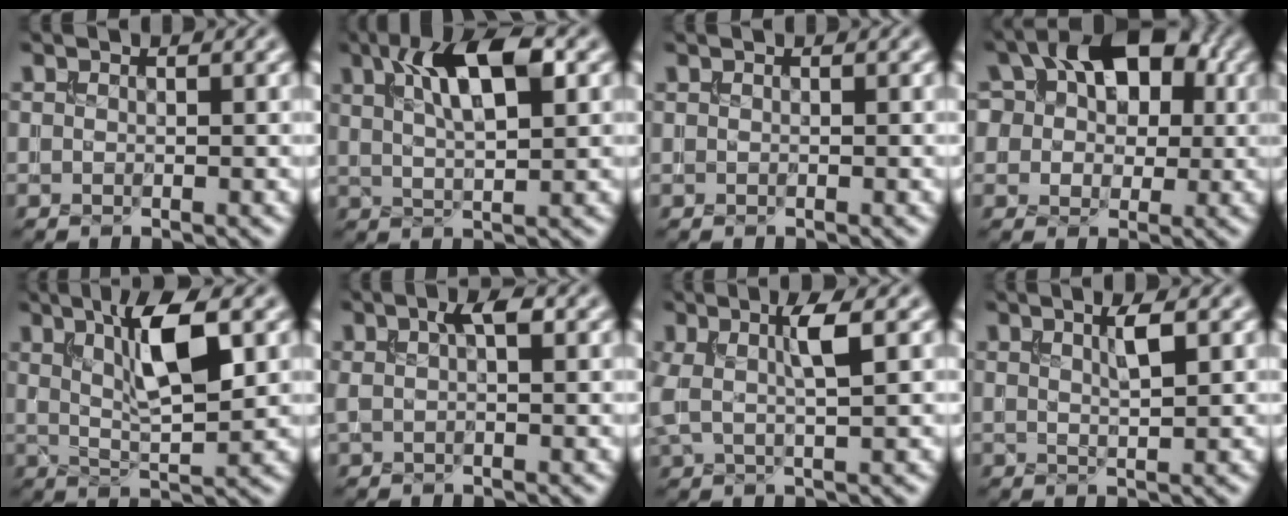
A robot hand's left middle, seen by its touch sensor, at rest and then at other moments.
{"total": 7.6, "force": [2.9, 2.5, 6.5], "torque": [-0.107, 0.010, 0.048]}
{"total": 0.0}
{"total": 10.1, "force": [3.1, 6.9, 6.6], "torque": [-0.091, 0.038, 0.033]}
{"total": 6.8, "force": [2.2, 1.6, 6.2], "torque": [-0.102, -0.001, 0.043]}
{"total": 2.5, "force": [0.9, 0.6, 2.2], "torque": [-0.032, 0.008, 0.016]}
{"total": 3.2, "force": [0.8, 0.6, 3.1], "torque": [-0.061, 0.004, 0.020]}
{"total": 2.4, "force": [1.0, 0.5, 2.1], "torque": [-0.026, 0.001, 0.020]}